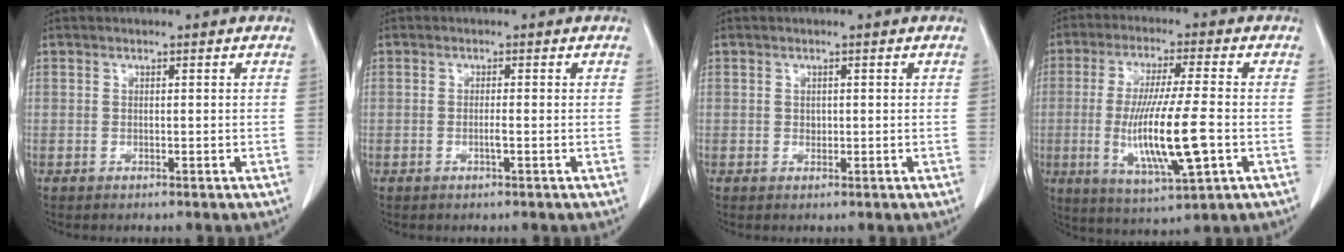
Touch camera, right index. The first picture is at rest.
{"total": 1.3, "force": [-0.4, -0.1, 1.2], "torque": [-0.024, -0.001, -0.007]}
{"total": 0.8, "force": [0.1, 0.7, 0.4], "torque": [-0.006, 0.001, 0.002]}
{"total": 13.4, "force": [-2.5, 1.1, 13.1], "torque": [-0.255, -0.020, -0.041]}